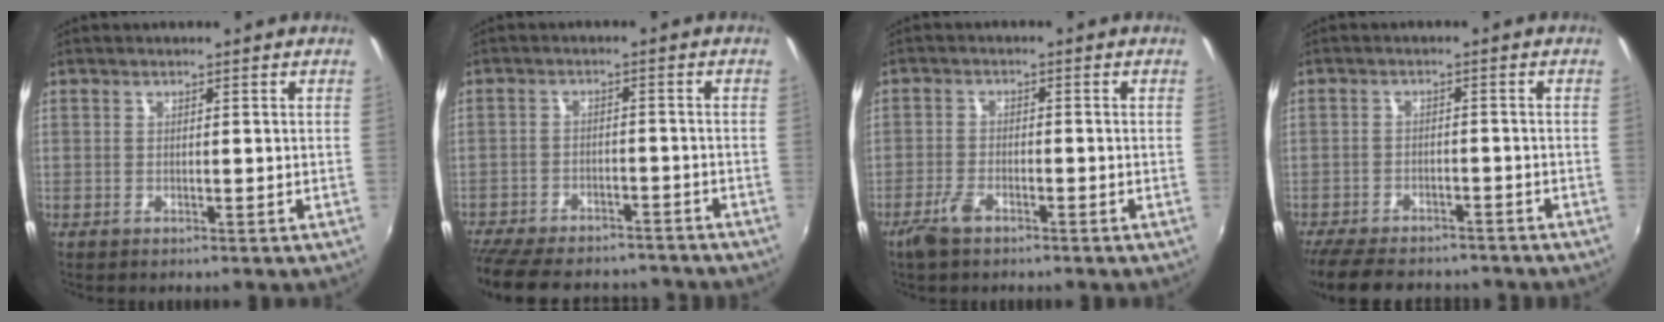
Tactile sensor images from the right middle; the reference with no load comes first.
{"total": 18.5, "force": [-15.6, 6.5, 7.6], "torque": [-0.176, -0.010, -0.222]}
{"total": 4.6, "force": [-3.3, 1.7, 2.8], "torque": [-0.076, -0.005, -0.065]}
{"total": 14.1, "force": [-11.6, 5.1, 6.0], "torque": [-0.143, -0.019, -0.177]}